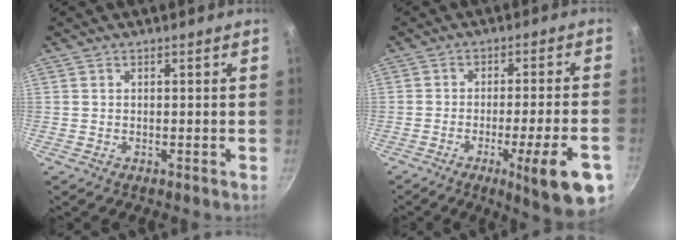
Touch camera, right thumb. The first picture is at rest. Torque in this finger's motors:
{"motor_torque": [0.17, 0.25, 0.14, -0.17, 0.03]}